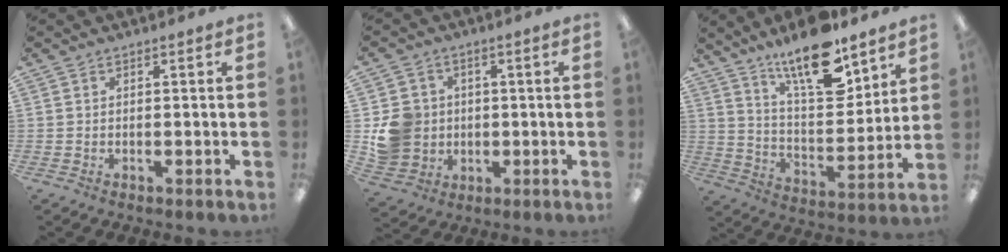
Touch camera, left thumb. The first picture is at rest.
{"total": 9.5, "force": [0.2, 9.1, 2.8], "torque": [-0.068, 0.010, 0.012]}
{"total": 17.6, "force": [12.7, 6.2, 10.5], "torque": [-0.169, -0.080, 0.214]}